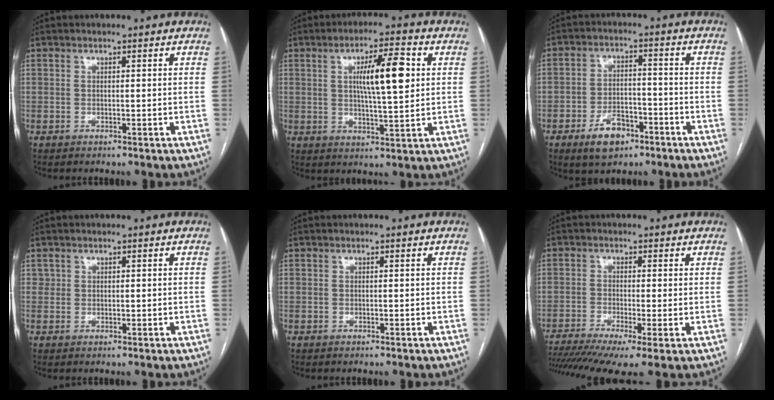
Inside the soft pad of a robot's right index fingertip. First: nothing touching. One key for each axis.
{"total": 9.6, "fx": 2.1, "fy": 1.6, "fz": 9.2, "tx": -0.155, "ty": 0.008, "tz": 0.037}
{"total": 7.2, "fx": -4.3, "fy": 3.9, "fz": 4.2, "tx": -0.077, "ty": 0.007, "tz": -0.068}
{"total": 1.1, "fx": 0.6, "fy": 0.9, "fz": 0.2, "tx": 0.007, "ty": 0.000, "tz": 0.006}
{"total": 0.0}
{"total": 12.2, "fx": -7.7, "fy": 2.0, "fz": 9.2, "tx": -0.178, "ty": -0.018, "tz": -0.126}